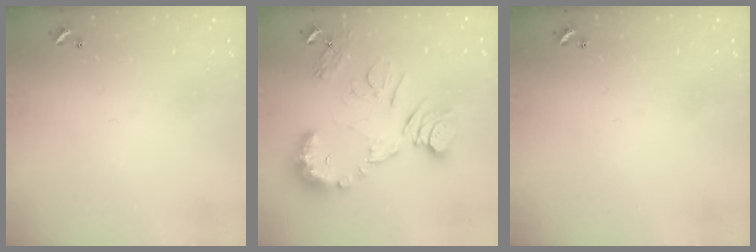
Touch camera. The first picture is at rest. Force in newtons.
{"total": 14.5, "press": 14.5, "slide": 0.7}
{"total": 0.0}